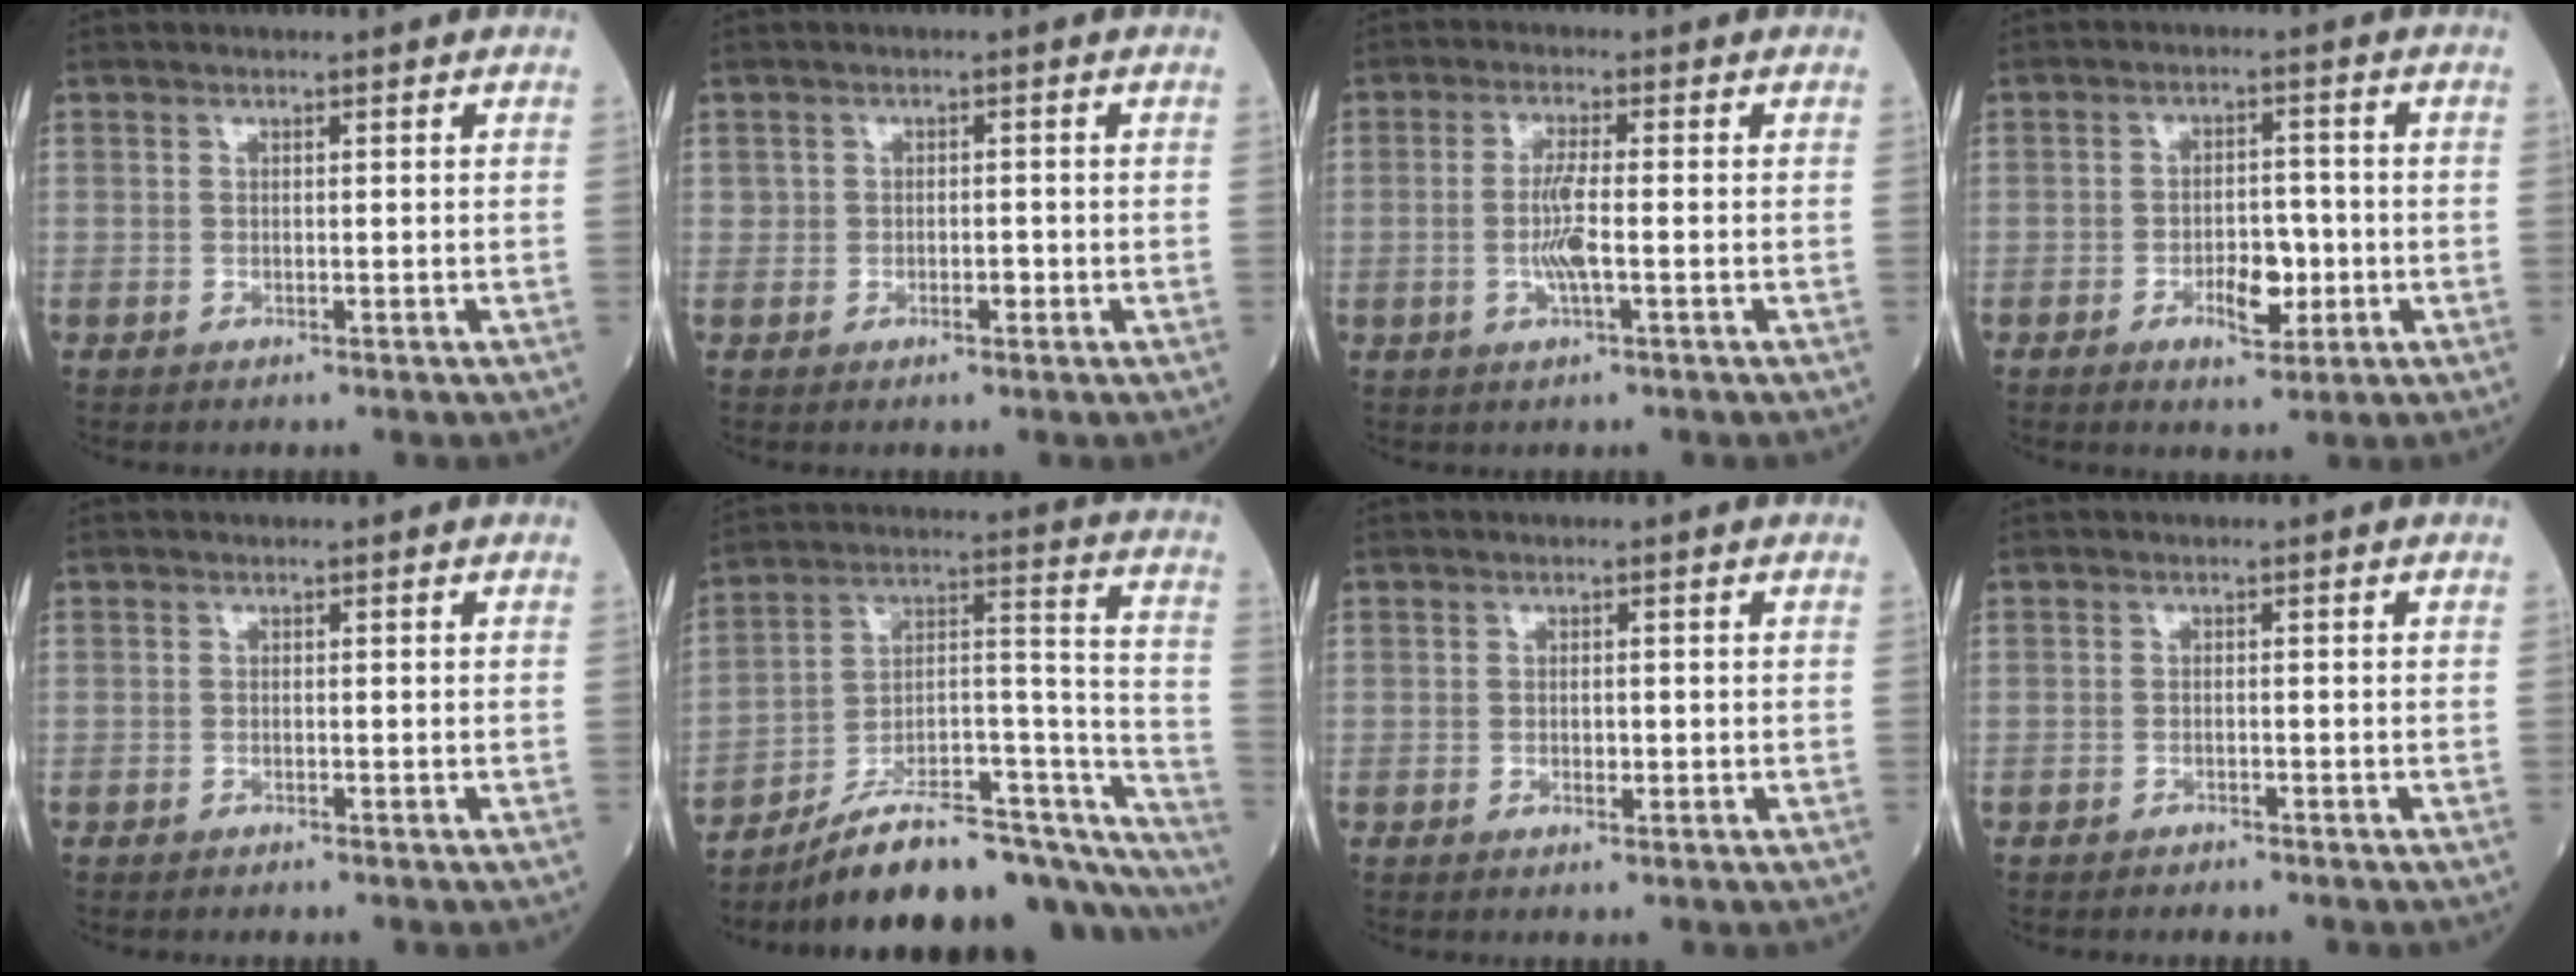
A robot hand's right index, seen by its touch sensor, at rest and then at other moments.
{"total": 1.7, "force": [-0.2, 1.3, 1.1], "torque": [-0.016, 0.006, -0.002]}
{"total": 4.7, "force": [-0.7, 0.2, 4.6], "torque": [-0.098, -0.006, -0.016]}
{"total": 5.4, "force": [-1.7, 2.4, 4.5], "torque": [-0.072, 0.001, -0.023]}
{"total": 0.7, "force": [-0.7, 0.1, 0.2], "torque": [-0.008, -0.001, -0.012]}
{"total": 26.9, "force": [-22.5, 6.4, 13.3], "torque": [-0.122, 0.046, -0.332]}
{"total": 1.1, "force": [-0.3, 0.7, 0.9], "torque": [-0.014, 0.001, -0.003]}
{"total": 1.2, "force": [-1.1, 0.3, 0.2], "torque": [-0.004, 0.000, -0.018]}